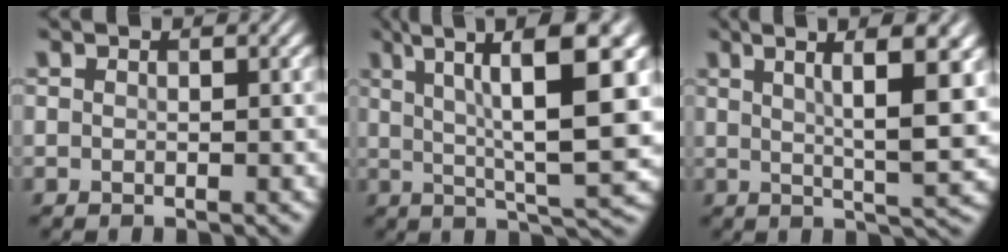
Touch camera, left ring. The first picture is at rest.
{"total": 12.2, "force": [4.1, 3.0, 11.1], "torque": [-0.161, 0.015, 0.064]}
{"total": 9.8, "force": [3.3, 2.6, 8.8], "torque": [-0.101, 0.019, 0.044]}